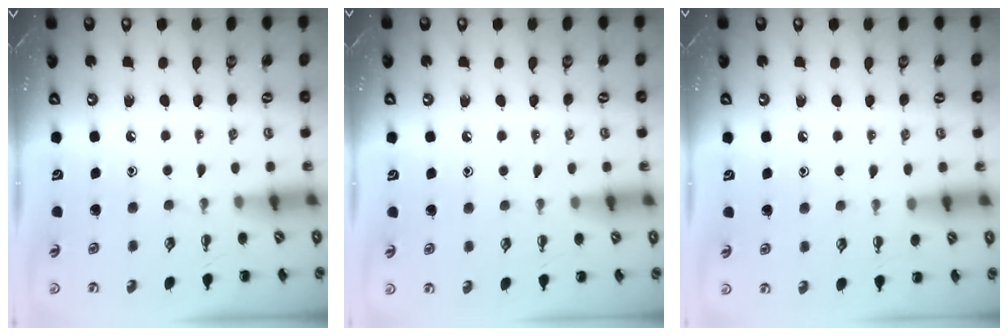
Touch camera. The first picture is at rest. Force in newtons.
{"total": 5.0, "press": 4.7, "slide": 1.7}
{"total": 7.2, "press": 6.8, "slide": 2.3}